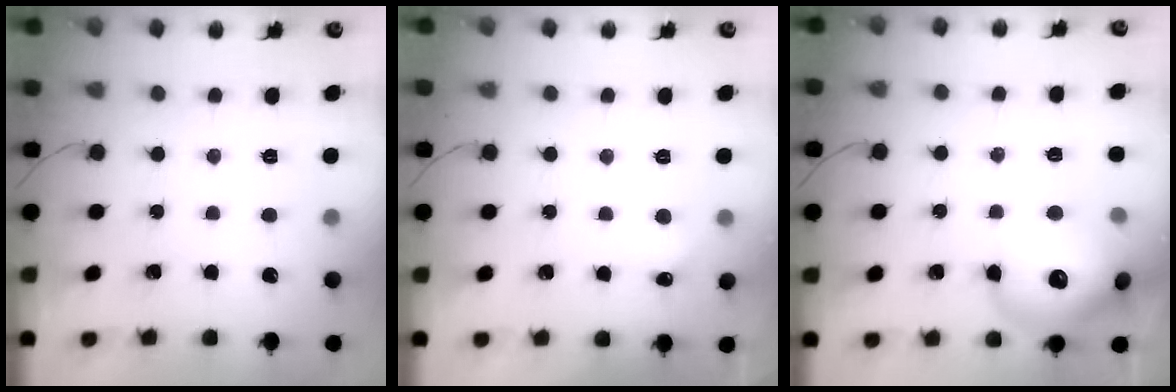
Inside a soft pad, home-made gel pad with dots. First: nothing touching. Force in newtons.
{"total": 4.7, "press": 4.5, "slide": 1.3}
{"total": 18.1, "press": 17.9, "slide": 2.0}